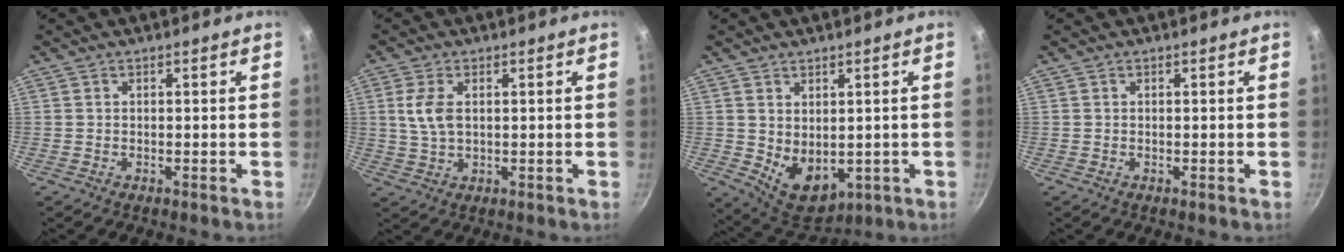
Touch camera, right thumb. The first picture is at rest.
{"total": 5.5, "force": [1.1, 3.2, 4.4], "torque": [-0.089, -0.001, 0.022]}
{"total": 8.6, "force": [0.4, 5.9, 6.2], "torque": [-0.071, -0.022, 0.031]}
{"total": 0.0}